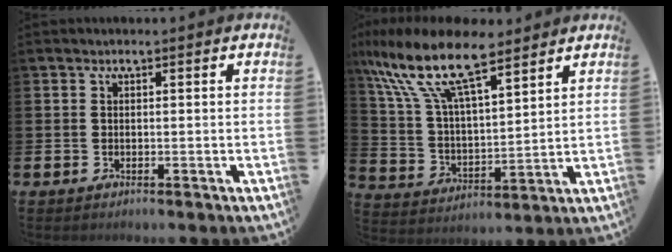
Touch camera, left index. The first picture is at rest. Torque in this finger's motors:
{"motor_torque": [0.50, -0.35, 1.05, 0.21]}